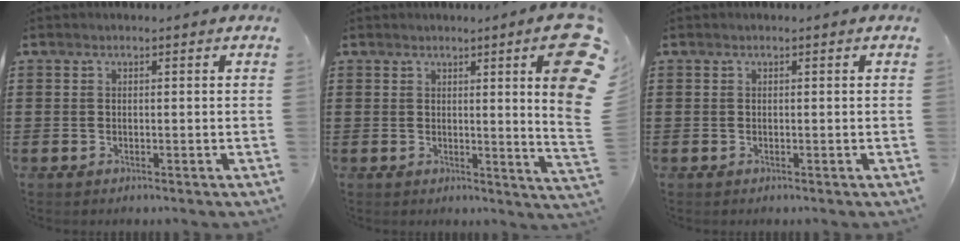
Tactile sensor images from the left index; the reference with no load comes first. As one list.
[{"total": 9.6, "force": [4.0, 0.5, 8.8], "torque": [-0.117, -0.035, 0.064]}, {"total": 0.0}]